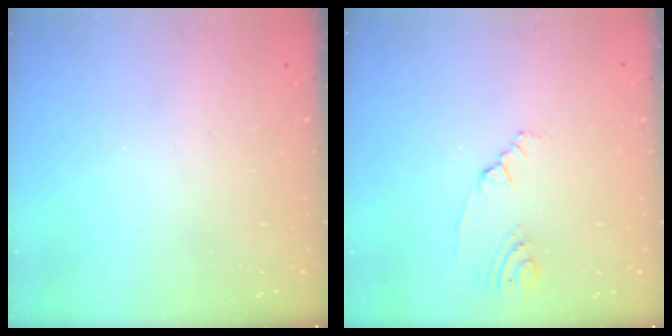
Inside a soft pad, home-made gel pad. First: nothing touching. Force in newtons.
{"total": 2.2, "press": 2.1, "slide": 0.8}